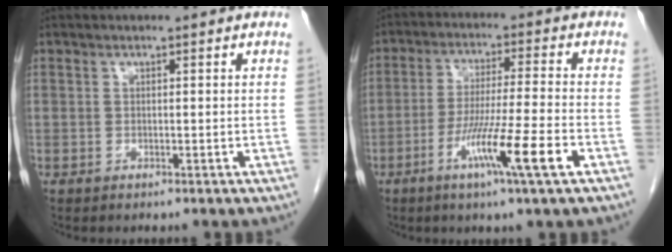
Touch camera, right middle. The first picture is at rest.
{"total": 10.2, "force": [-4.5, -1.3, 9.0], "torque": [-0.163, -0.022, -0.084]}